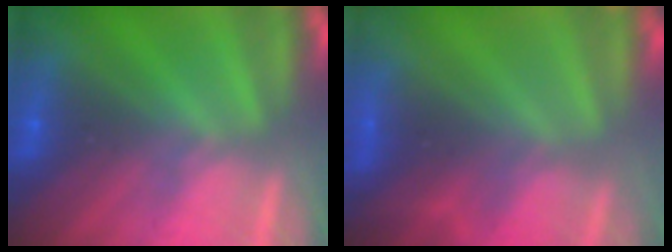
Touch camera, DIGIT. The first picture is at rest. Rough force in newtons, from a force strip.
{"total": 4.5}